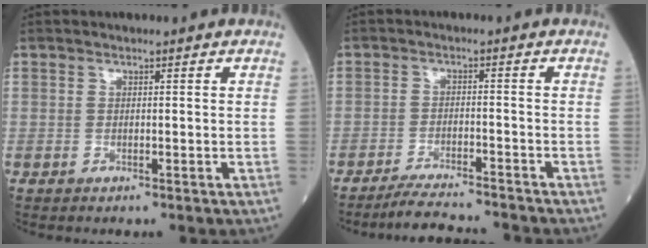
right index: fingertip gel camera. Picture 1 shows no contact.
{"total": 8.0, "force": [-7.6, 0.0, 2.5], "torque": [-0.038, -0.010, -0.125]}